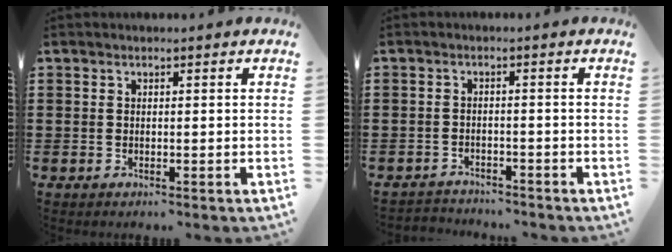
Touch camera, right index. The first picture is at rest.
{"total": 2.2, "force": [-2.1, 0.3, -0.1], "torque": [-0.007, -0.001, -0.048]}